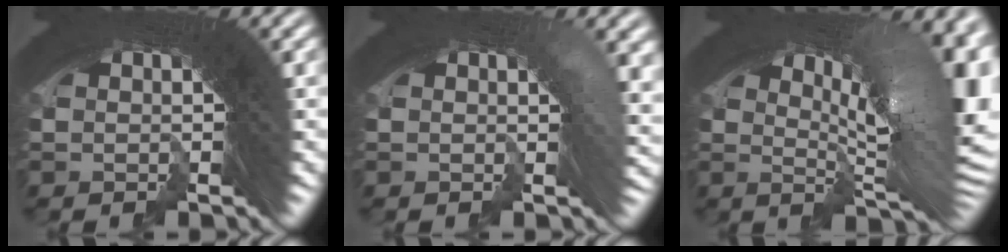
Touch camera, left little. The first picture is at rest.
{"total": 2.8, "force": [0.4, 1.0, 2.6], "torque": [-0.015, 0.009, -0.001]}
{"total": 12.5, "force": [1.3, 5.2, 11.3], "torque": [-0.129, 0.019, 0.006]}